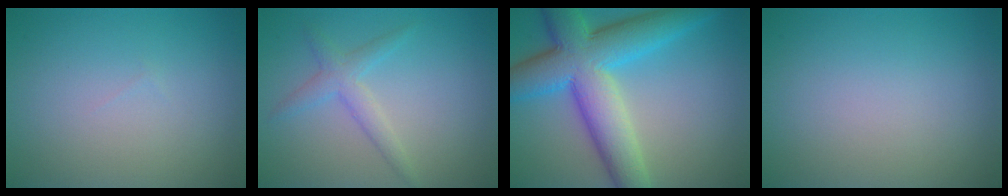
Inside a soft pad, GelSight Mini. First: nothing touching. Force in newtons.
{"total": 2.3, "press": 2.3, "slide": 0.2}
{"total": 10.5, "press": 10.5, "slide": 0.3}
{"total": 0.0}